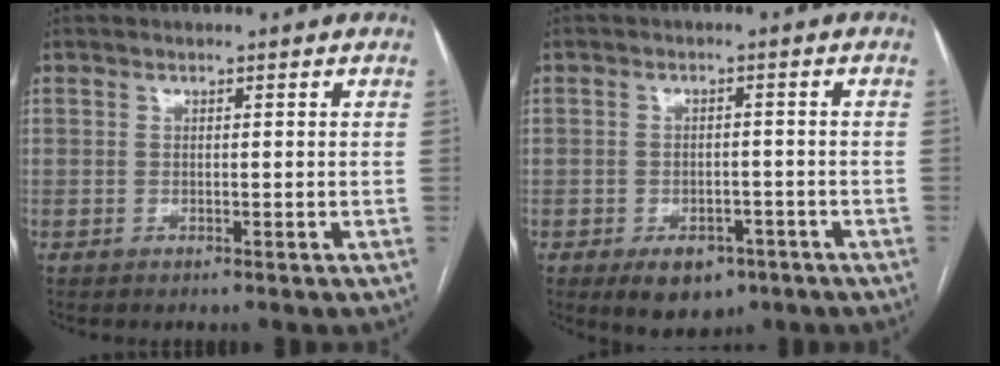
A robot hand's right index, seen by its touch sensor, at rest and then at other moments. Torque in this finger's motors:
{"motor_torque": [0.01, -0.06, -0.15, -0.06]}